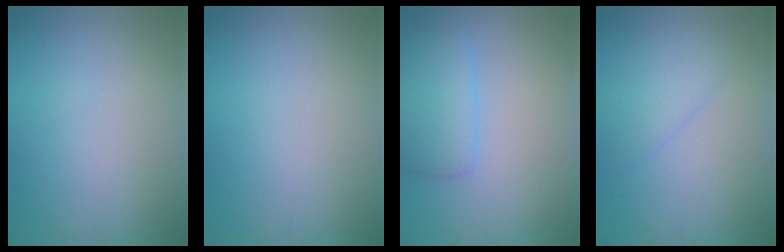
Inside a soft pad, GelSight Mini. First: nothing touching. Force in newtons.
{"total": 0.0}
{"total": 2.8, "press": 2.8, "slide": 0.2}
{"total": 1.9, "press": 1.9, "slide": 0.1}